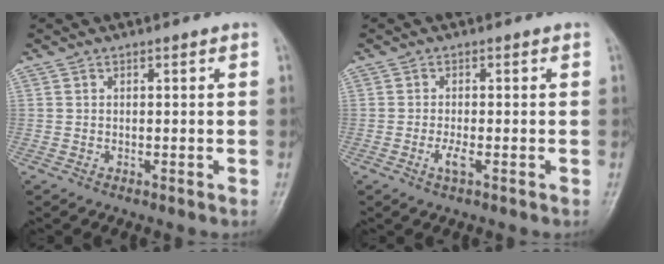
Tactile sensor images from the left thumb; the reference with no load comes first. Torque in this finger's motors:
{"motor_torque": [-0.05, 0.07, 0.08, 0.05, 0.00]}